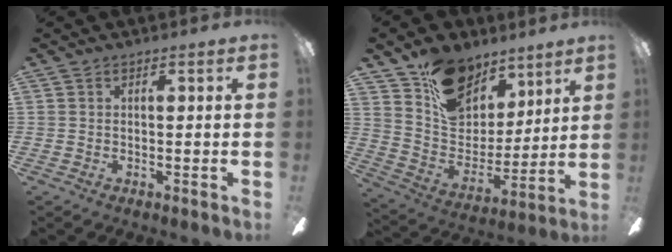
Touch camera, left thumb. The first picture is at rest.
{"total": 18.1, "force": [11.6, 12.1, 6.9], "torque": [-0.111, -0.072, 0.219]}